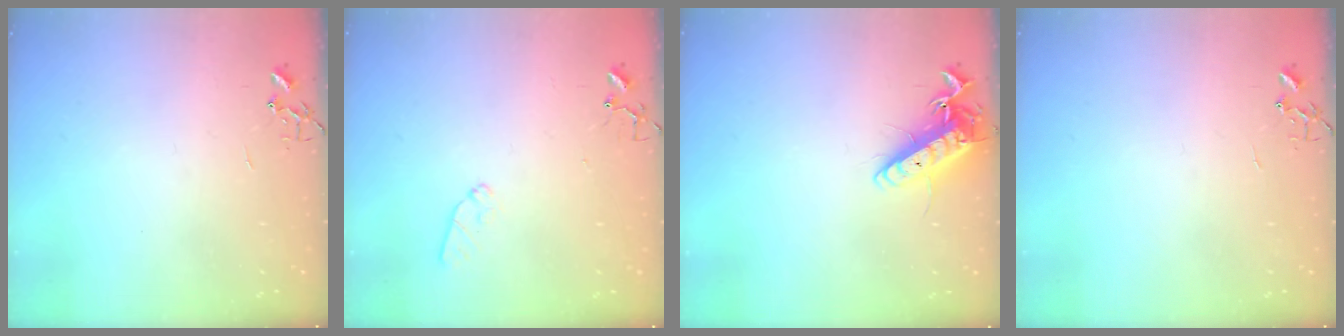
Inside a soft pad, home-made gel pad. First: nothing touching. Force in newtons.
{"total": 7.6, "press": 7.6, "slide": 0.6}
{"total": 13.9, "press": 13.9, "slide": 1.3}
{"total": 0.0}